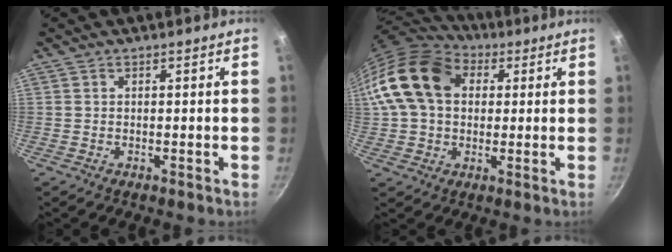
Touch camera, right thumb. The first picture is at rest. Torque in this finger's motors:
{"motor_torque": [1.53, 3.48, 1.00, -0.74, 0.36]}